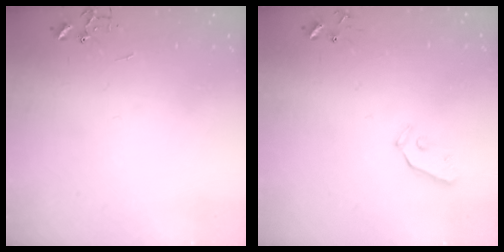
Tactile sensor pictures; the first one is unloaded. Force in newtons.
{"total": 4.0, "press": 4.0, "slide": 0.2}